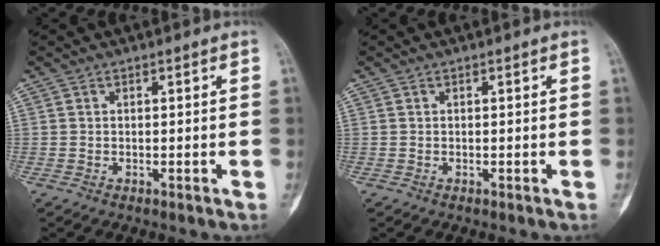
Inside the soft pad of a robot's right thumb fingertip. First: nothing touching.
{"total": 0.0}